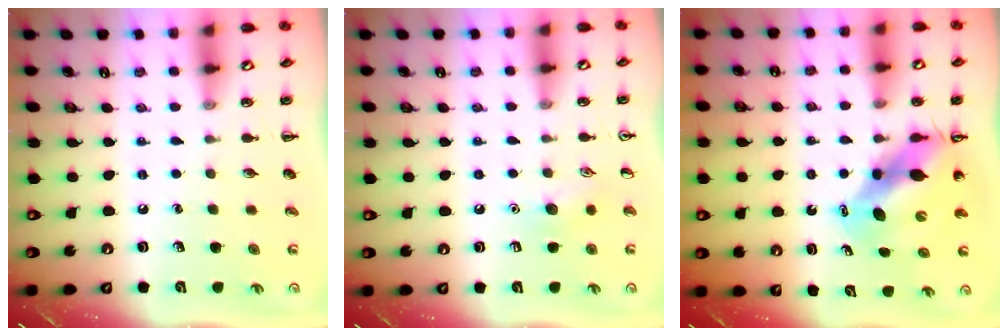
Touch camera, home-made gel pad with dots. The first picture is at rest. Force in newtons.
{"total": 7.1, "press": 6.8, "slide": 1.8}
{"total": 9.7, "press": 9.3, "slide": 2.9}